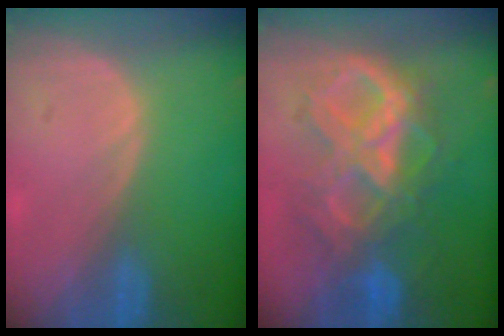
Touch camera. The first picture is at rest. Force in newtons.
{"total": 10.6, "press": 10.6, "slide": 1.2}